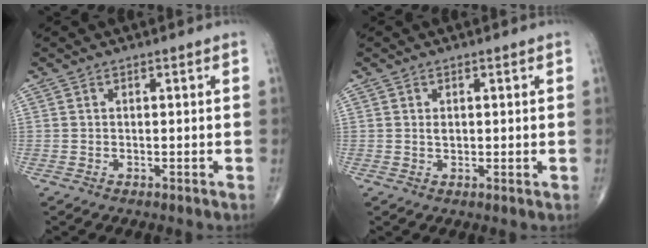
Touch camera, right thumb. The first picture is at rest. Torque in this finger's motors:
{"motor_torque": [0.24, 0.46, 0.04, 0.01, 0.02]}